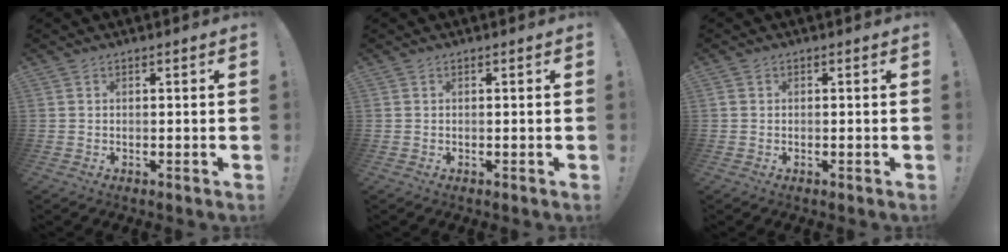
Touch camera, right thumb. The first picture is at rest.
{"total": 0.0}
{"total": 0.8, "force": [-0.2, 0.7, 0.4], "torque": [-0.011, 0.004, -0.002]}